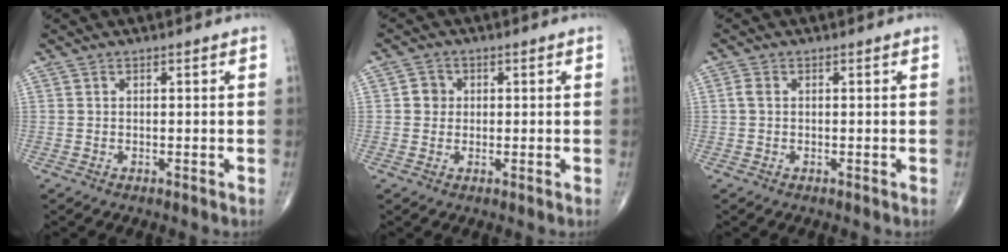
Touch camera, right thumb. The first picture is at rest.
{"total": 2.8, "force": [0.3, 2.6, 0.9], "torque": [0.003, 0.004, 0.001]}
{"total": 1.4, "force": [0.1, 0.9, 1.0], "torque": [-0.021, 0.002, -0.001]}